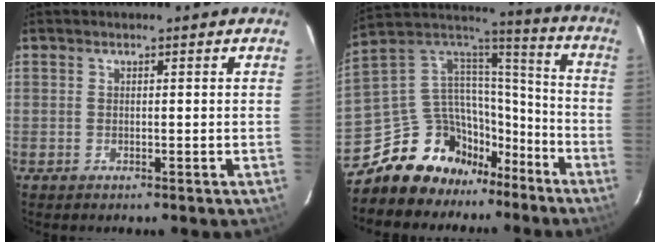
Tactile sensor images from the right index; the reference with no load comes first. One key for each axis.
{"total": 16.7, "fx": -12.6, "fy": 9.7, "fz": 4.9, "tx": -0.112, "ty": 0.053, "tz": -0.207}